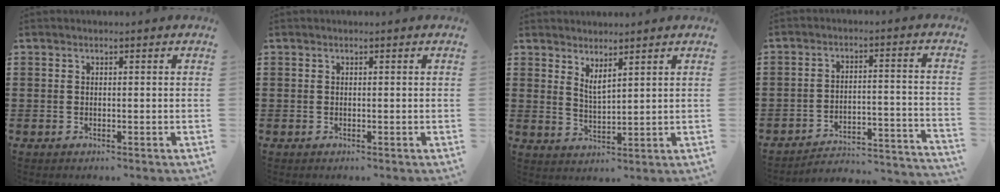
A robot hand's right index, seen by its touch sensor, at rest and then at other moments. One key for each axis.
{"total": 0.0}
{"total": 2.5, "fx": 2.3, "fy": 0.3, "fz": 1.1, "tx": -0.026, "ty": 0.001, "tz": 0.042}
{"total": 2.9, "fx": -2.6, "fy": 0.6, "fz": 1.1, "tx": -0.028, "ty": -0.011, "tz": -0.063}